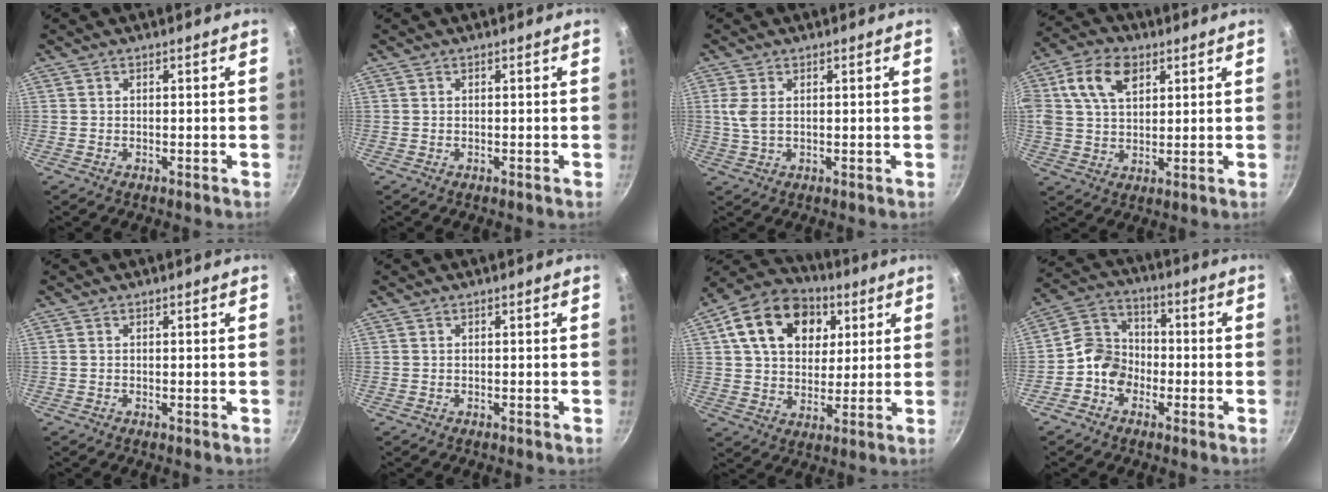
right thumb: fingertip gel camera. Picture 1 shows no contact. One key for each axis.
{"total": 0.0}
{"total": 3.6, "fx": 0.9, "fy": 1.9, "fz": 3.0, "tx": -0.066, "ty": 0.002, "tz": 0.021}
{"total": 12.1, "fx": 4.4, "fy": 7.8, "fz": 8.1, "tx": -0.143, "ty": 0.009, "tz": 0.073}
{"total": 0.0}
{"total": 0.0}
{"total": 18.6, "fx": 6.4, "fy": 13.5, "fz": 11.1, "tx": -0.161, "ty": 0.006, "tz": 0.098}
{"total": 8.4, "fx": -2.2, "fy": 6.8, "fz": 4.3, "tx": -0.053, "ty": 0.025, "tz": -0.060}